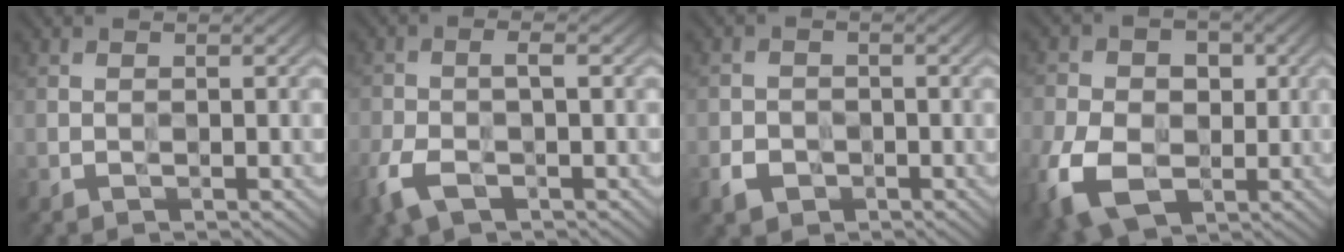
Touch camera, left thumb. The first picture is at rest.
{"total": 4.9, "force": [-2.1, 2.2, 3.8], "torque": [-0.089, -0.006, -0.044]}
{"total": 2.6, "force": [-1.4, 1.9, 1.0], "torque": [-0.019, -0.004, -0.029]}
{"total": 11.5, "force": [-3.1, 8.5, 7.1], "torque": [-0.157, -0.031, -0.059]}